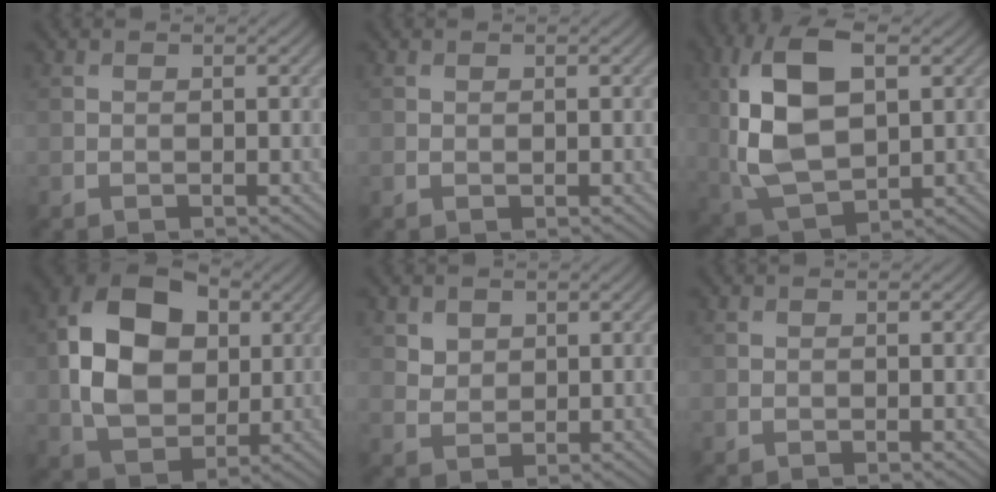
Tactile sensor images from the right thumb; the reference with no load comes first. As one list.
[{"total": 0.0}, {"total": 13.8, "force": [2.0, 7.6, 11.4], "torque": [-0.266, 0.003, 0.043]}, {"total": 13.0, "force": [2.0, 9.3, 9.0], "torque": [-0.196, 0.010, 0.036]}, {"total": 2.3, "force": [1.4, 1.6, 0.8], "torque": [-0.022, -0.005, 0.030]}, {"total": 0.0}]